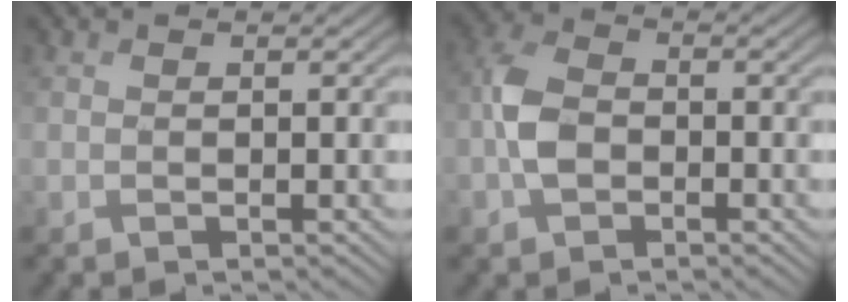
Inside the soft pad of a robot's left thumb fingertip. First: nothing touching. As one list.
[{"total": 4.4, "force": [-0.9, 3.0, 3.1], "torque": [-0.070, 0.009, -0.028]}]